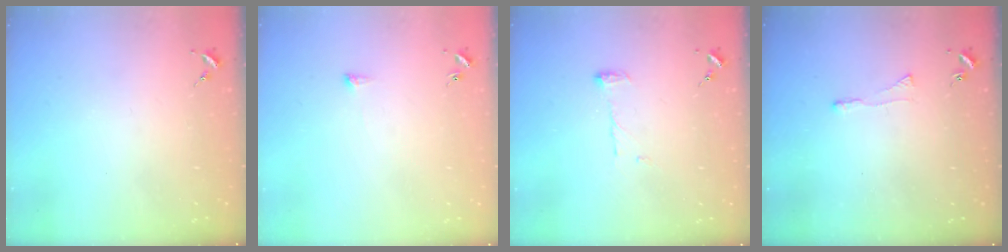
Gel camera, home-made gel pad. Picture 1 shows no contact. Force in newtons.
{"total": 2.9, "press": 2.9, "slide": 0.5}
{"total": 6.3, "press": 6.3, "slide": 0.6}
{"total": 2.9, "press": 2.9, "slide": 0.6}